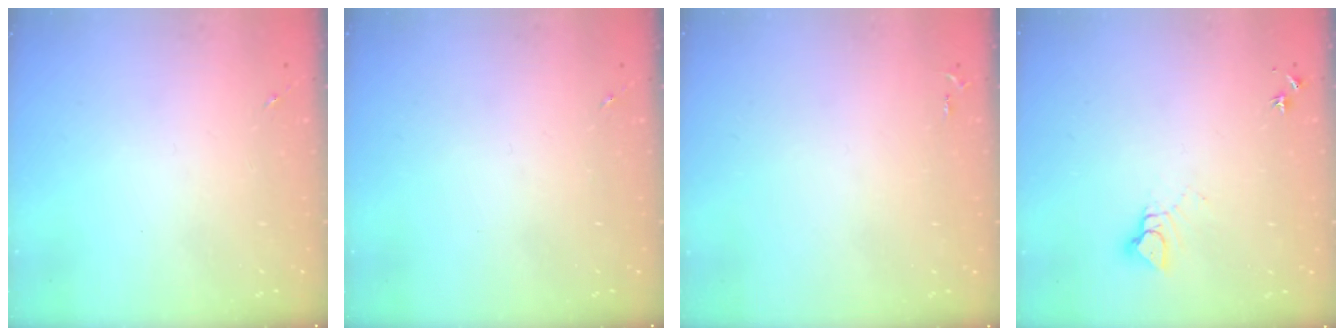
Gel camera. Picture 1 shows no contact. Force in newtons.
{"total": 0.0}
{"total": 2.6, "press": 2.6, "slide": 0.3}
{"total": 4.7, "press": 4.7, "slide": 0.3}